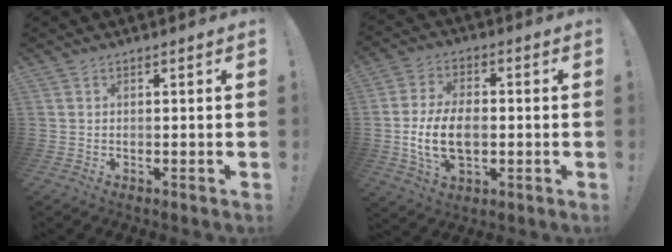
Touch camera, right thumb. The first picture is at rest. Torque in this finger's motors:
{"motor_torque": [1.66, 1.36, 0.55, -0.19, 0.39]}